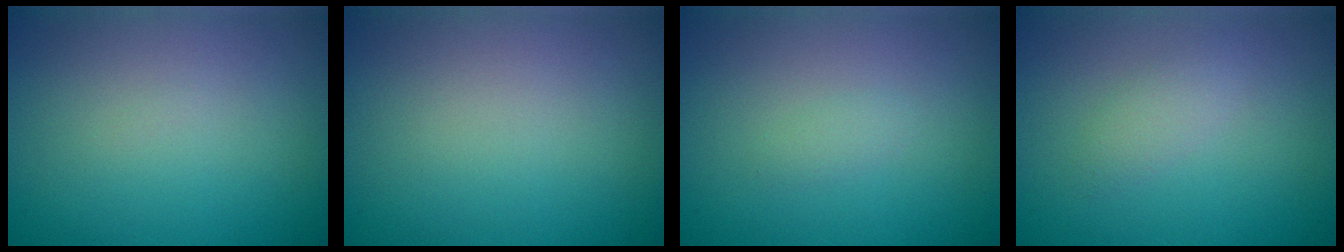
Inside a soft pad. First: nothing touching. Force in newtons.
{"total": 0.0}
{"total": 0.8, "press": 0.8, "slide": 0.1}
{"total": 1.4, "press": 1.4, "slide": 0.1}